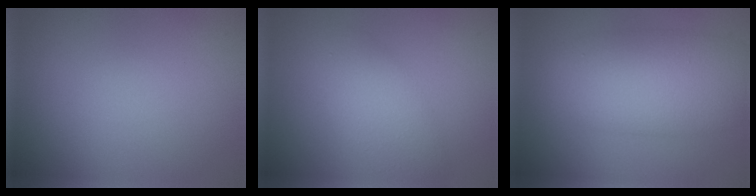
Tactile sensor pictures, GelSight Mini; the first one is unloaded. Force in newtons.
{"total": 3.7, "press": 3.7, "slide": 0.2}
{"total": 7.5, "press": 7.5, "slide": 0.1}